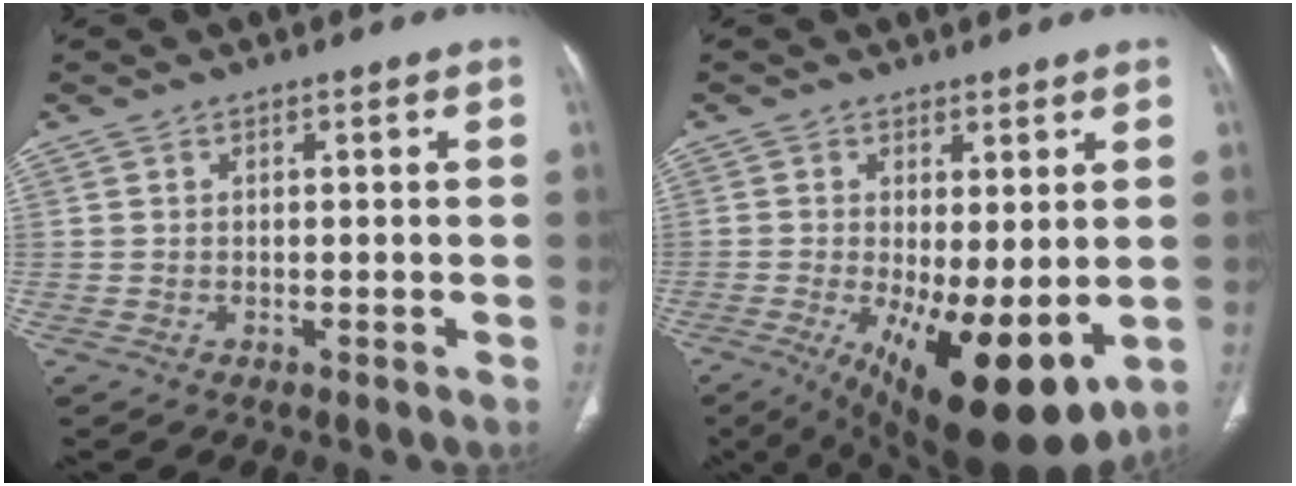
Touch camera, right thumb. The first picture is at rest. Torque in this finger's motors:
{"motor_torque": [-0.02, 1.23, 0.12, -0.14, 0.17]}